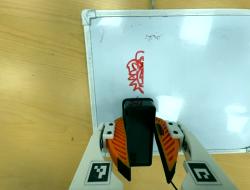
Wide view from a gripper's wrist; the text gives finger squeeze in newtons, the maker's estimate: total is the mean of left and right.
{"total": 10.5, "left": 9.5, "right": 11.4}